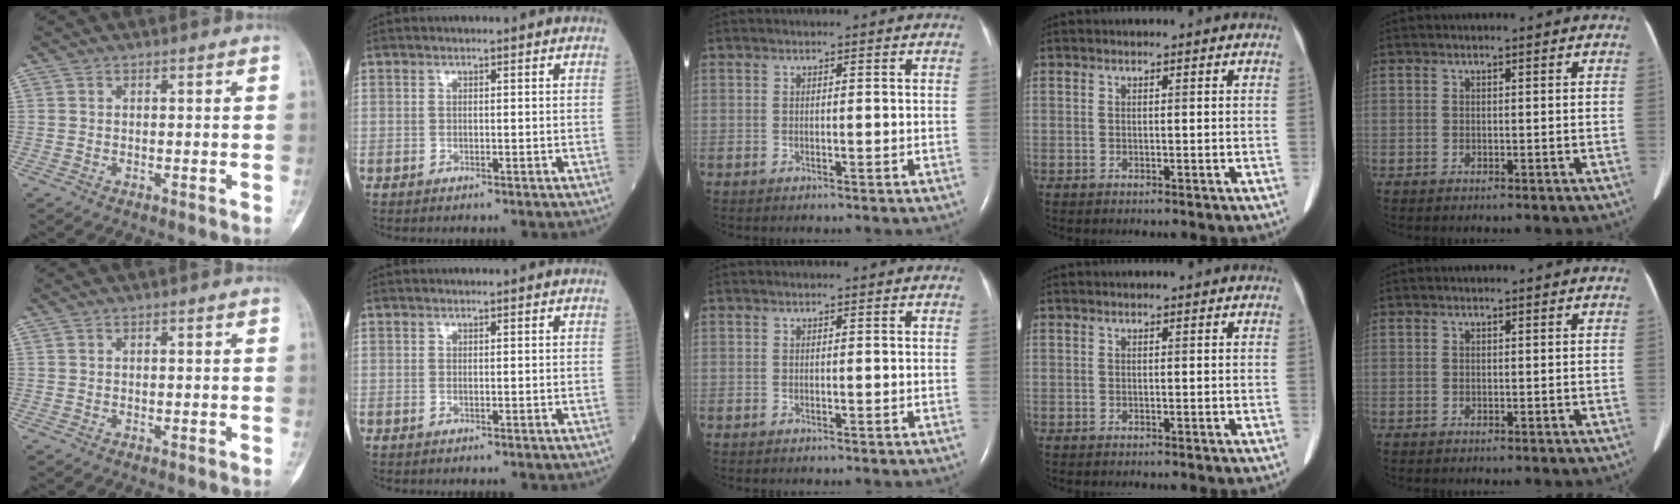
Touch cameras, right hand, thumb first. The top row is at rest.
{}